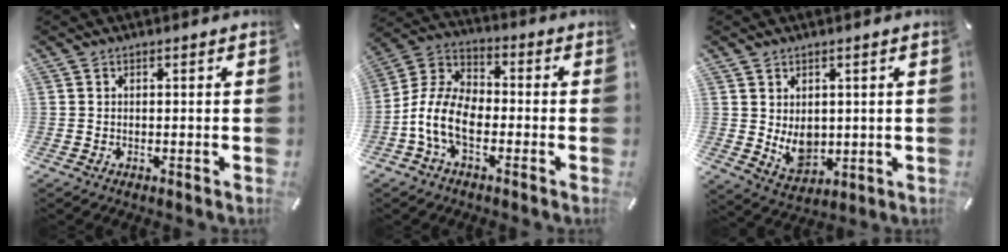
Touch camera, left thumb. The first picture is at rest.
{"total": 11.0, "force": [-4.6, 6.3, 7.8], "torque": [-0.184, 0.005, -0.091]}
{"total": 6.6, "force": [1.1, 5.4, 3.7], "torque": [-0.052, -0.014, 0.024]}